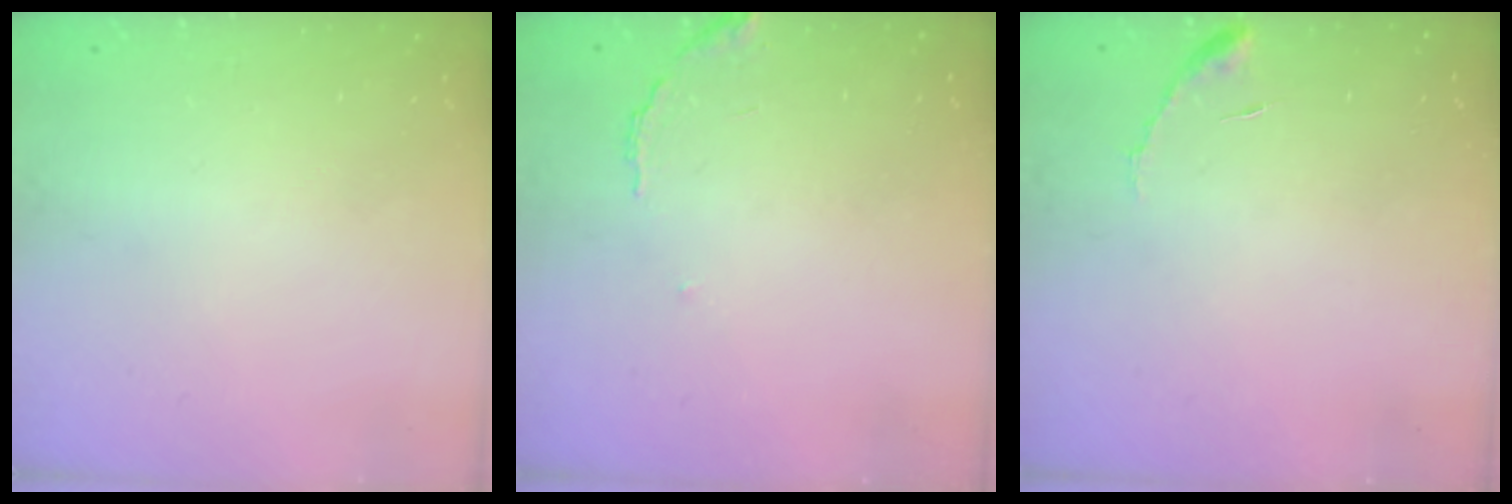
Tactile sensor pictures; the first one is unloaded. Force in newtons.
{"total": 8.1, "press": 8.1, "slide": 0.4}
{"total": 6.2, "press": 6.2, "slide": 0.4}